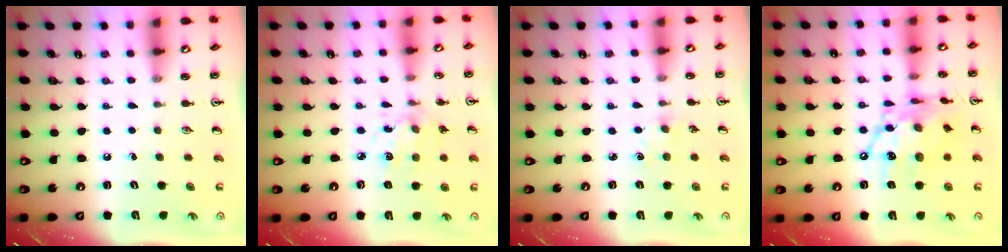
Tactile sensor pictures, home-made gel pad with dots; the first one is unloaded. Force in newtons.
{"total": 5.0, "press": 4.7, "slide": 1.7}
{"total": 2.8, "press": 2.7, "slide": 0.4}
{"total": 15.4, "press": 15.4, "slide": 1.2}